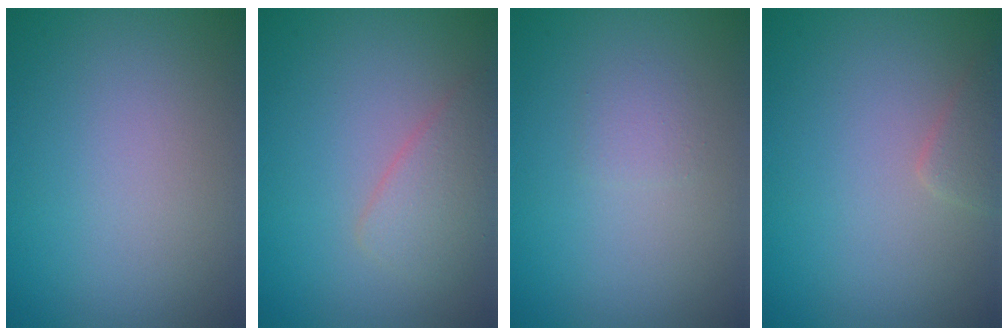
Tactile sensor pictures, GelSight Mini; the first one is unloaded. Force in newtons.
{"total": 2.5, "press": 2.5, "slide": 0.1}
{"total": 1.0, "press": 1.0, "slide": 0.1}
{"total": 1.3, "press": 1.3, "slide": 0.1}